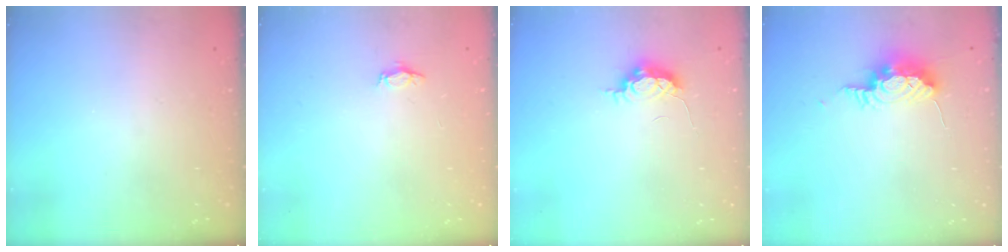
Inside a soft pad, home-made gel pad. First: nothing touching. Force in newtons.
{"total": 2.8, "press": 2.8, "slide": 0.4}
{"total": 6.0, "press": 5.7, "slide": 1.9}
{"total": 11.7, "press": 9.7, "slide": 6.5}